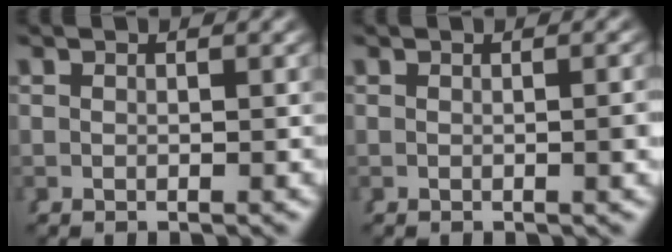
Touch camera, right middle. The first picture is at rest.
{"total": 1.0, "force": [-0.2, -0.1, 0.9], "torque": [-0.012, 0.005, -0.005]}